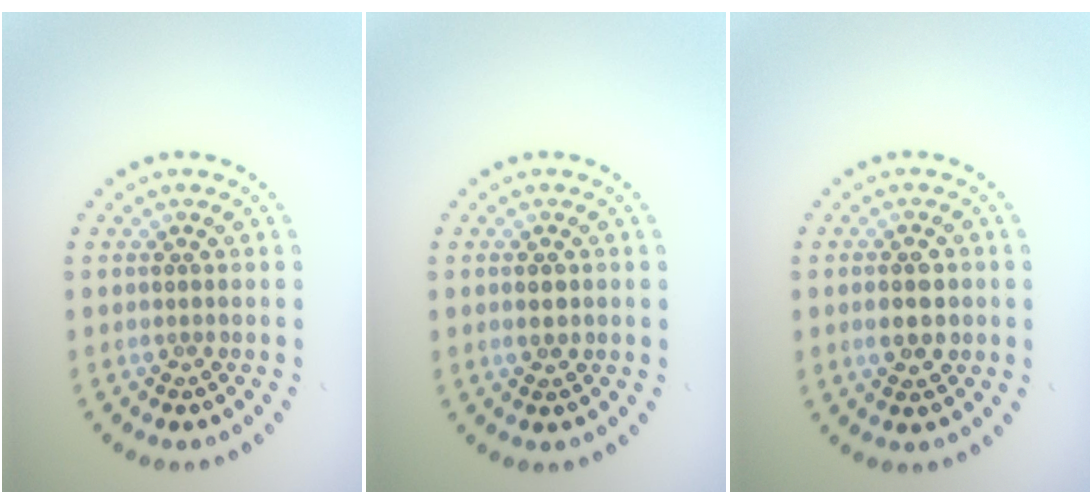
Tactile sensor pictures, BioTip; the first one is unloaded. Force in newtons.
{"total": 1.1, "press": 1.1, "slide": 0.1}
{"total": 2.9, "press": 2.9, "slide": 0.2}